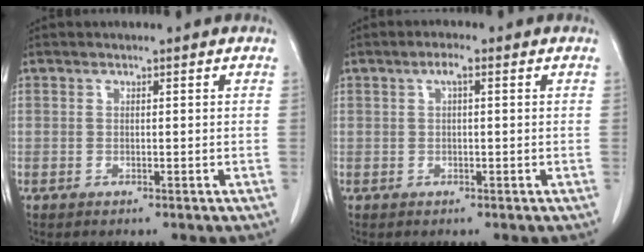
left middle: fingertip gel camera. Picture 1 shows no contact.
{"total": 1.8, "force": [0.7, 0.3, 1.7], "torque": [-0.030, 0.006, 0.010]}